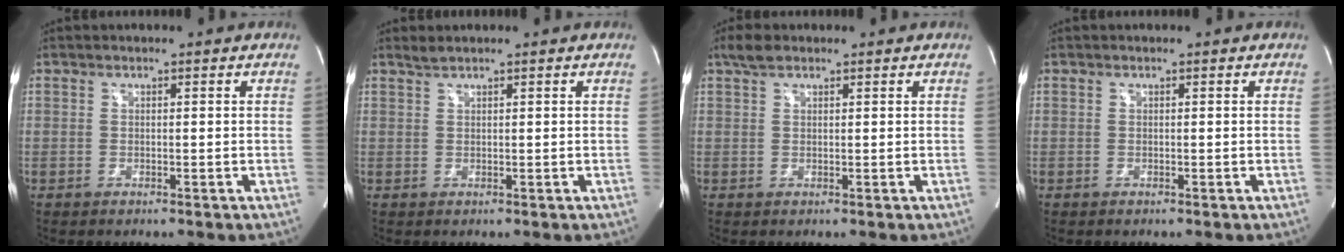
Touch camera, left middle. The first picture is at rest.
{"total": 1.0, "force": [1.0, -0.1, 0.3], "torque": [-0.011, 0.006, 0.025]}
{"total": 2.4, "force": [1.8, 1.0, 1.2], "torque": [-0.030, 0.015, 0.034]}
{"total": 0.0}